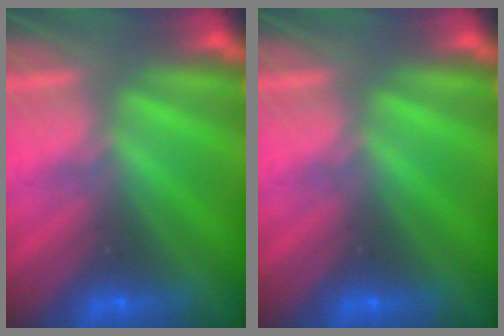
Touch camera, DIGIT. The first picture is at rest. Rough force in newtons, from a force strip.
{"total": 0.0}